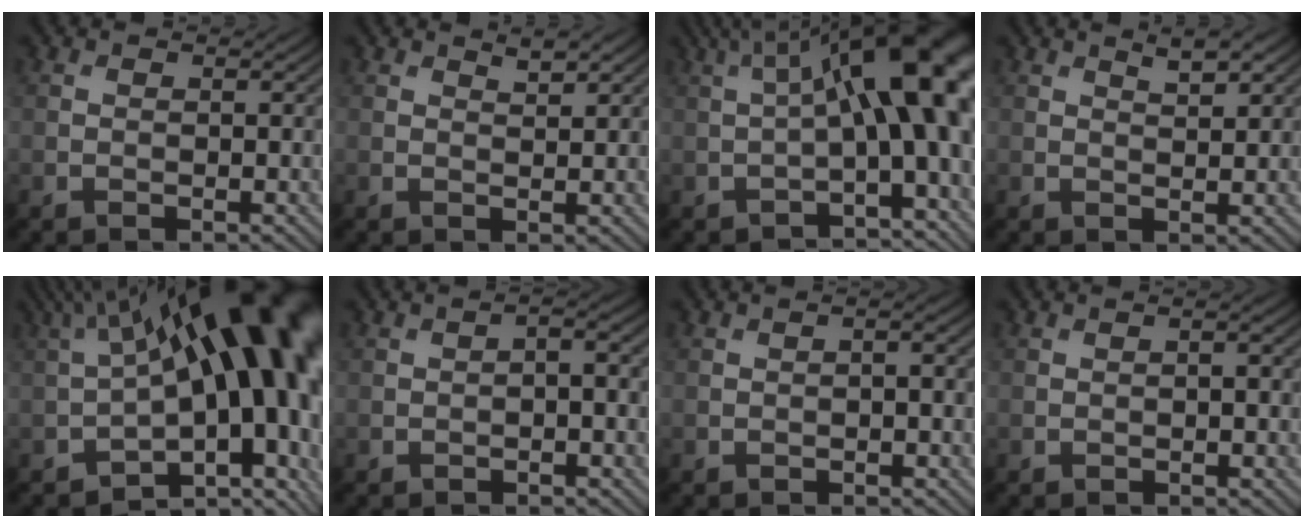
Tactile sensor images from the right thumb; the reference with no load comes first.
{"total": 1.6, "force": [1.3, 0.3, 1.0], "torque": [-0.018, 0.000, 0.023]}
{"total": 14.9, "force": [1.2, 5.0, 14.0], "torque": [-0.196, 0.019, 0.015]}
{"total": 2.5, "force": [1.7, 0.6, 1.8], "torque": [-0.030, -0.001, 0.034]}
{"total": 20.6, "force": [2.7, 9.0, 18.3], "torque": [-0.236, -0.012, 0.076]}
{"total": 2.1, "force": [-0.4, 0.5, 2.0], "torque": [-0.033, 0.004, -0.009]}
{"total": 1.7, "force": [-0.3, 0.4, 1.6], "torque": [-0.026, 0.005, -0.005]}
{"total": 1.4, "force": [-0.1, 0.3, 1.4], "torque": [-0.022, 0.004, -0.002]}